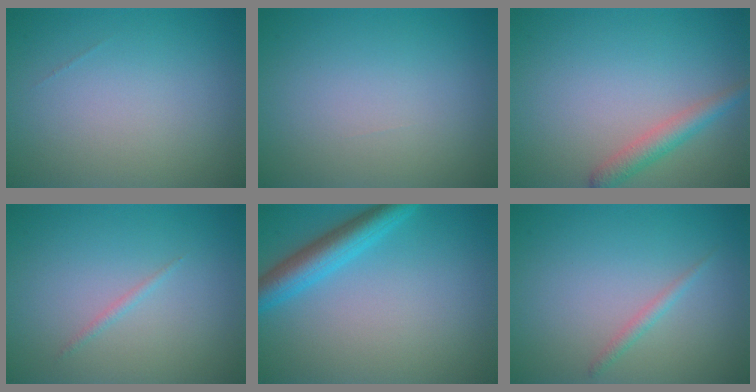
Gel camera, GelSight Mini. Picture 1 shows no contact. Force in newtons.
{"total": 0.0}
{"total": 2.4, "press": 2.4, "slide": 0.1}
{"total": 0.6, "press": 0.6, "slide": 0.0}
{"total": 4.2, "press": 4.2, "slide": 0.3}
{"total": 1.0, "press": 1.0, "slide": 0.1}